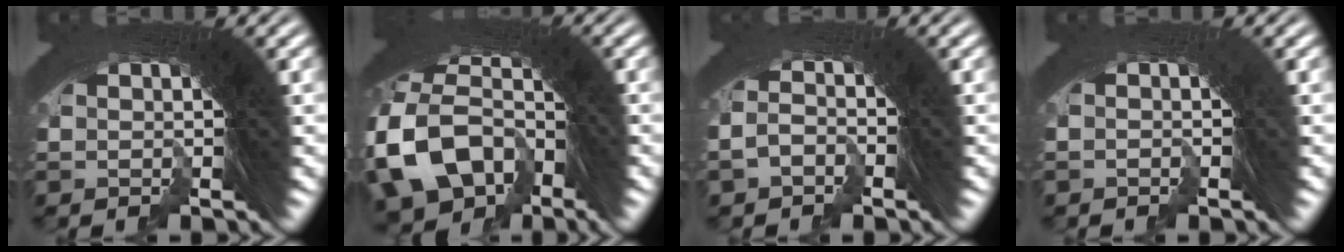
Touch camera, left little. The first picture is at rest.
{"total": 12.3, "force": [-4.4, 10.4, 4.9], "torque": [-0.123, -0.048, -0.074]}
{"total": 4.0, "force": [-3.5, 0.8, -1.9], "torque": [0.035, -0.017, -0.054]}
{"total": 2.6, "force": [-1.3, -0.9, -2.0], "torque": [0.031, -0.008, -0.017]}